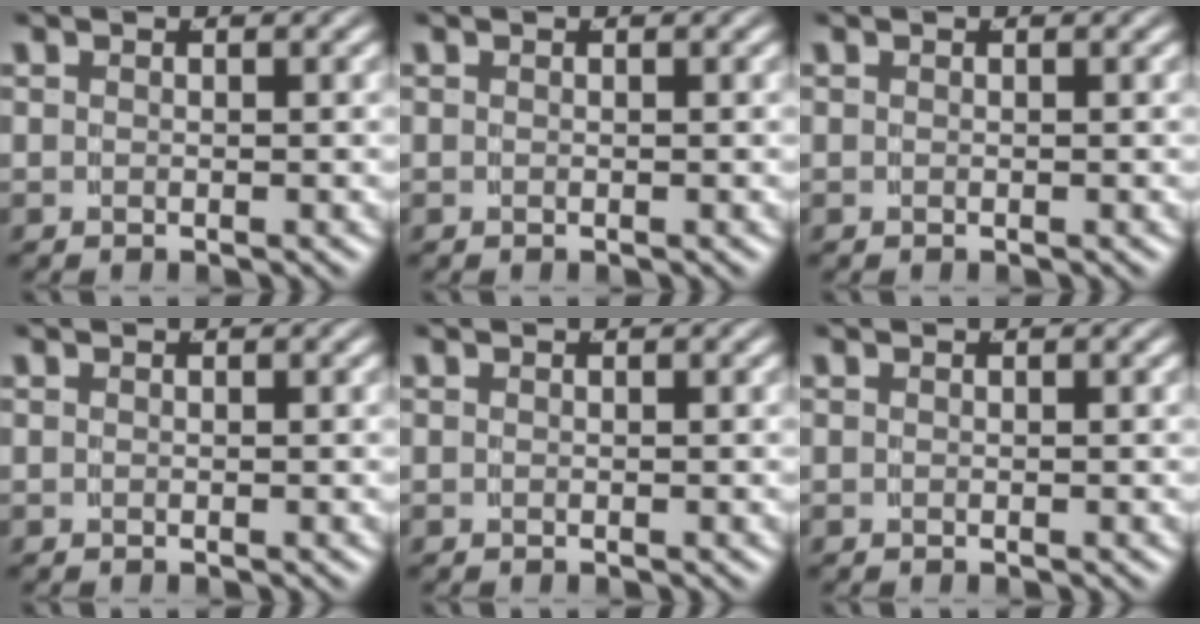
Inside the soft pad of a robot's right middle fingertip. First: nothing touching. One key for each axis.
{"total": 0.0}
{"total": 0.0}
{"total": 0.0}
{"total": 0.0}
{"total": 0.0}